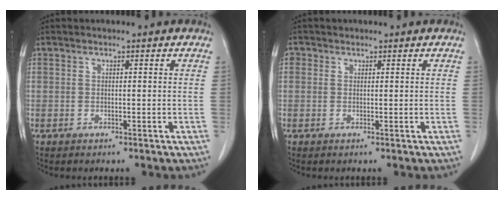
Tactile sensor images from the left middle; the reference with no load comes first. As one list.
[{"total": 1.0, "force": [0.5, 0.8, 0.2], "torque": [0.003, 0.002, 0.006]}]